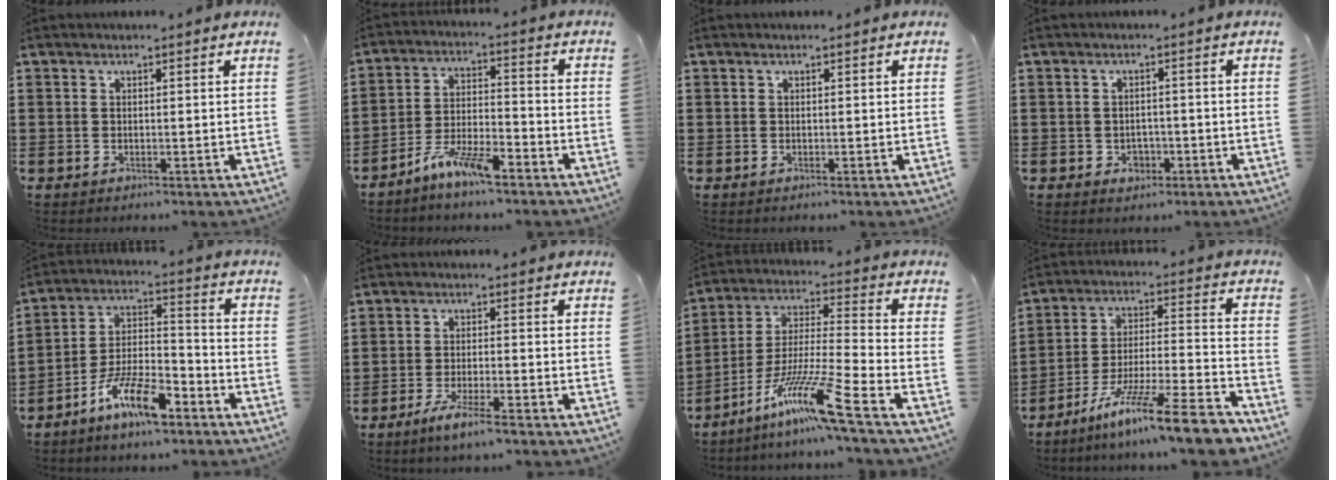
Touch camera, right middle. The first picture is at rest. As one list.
[{"total": 7.0, "force": [-5.5, 1.3, 4.2], "torque": [-0.093, -0.001, -0.105]}, {"total": 0.0}, {"total": 1.9, "force": [-1.0, 1.4, 0.9], "torque": [-0.021, 0.002, -0.022]}, {"total": 10.1, "force": [-7.2, 2.6, 6.6], "torque": [-0.137, 0.009, -0.139]}, {"total": 4.1, "force": [-3.1, 0.1, 2.6], "torque": [-0.056, -0.007, -0.059]}, {"total": 12.5, "force": [-8.7, -0.4, 9.0], "torque": [-0.184, -0.013, -0.172]}, {"total": 13.3, "force": [-10.5, 0.4, 8.2], "torque": [-0.130, 0.021, -0.193]}]